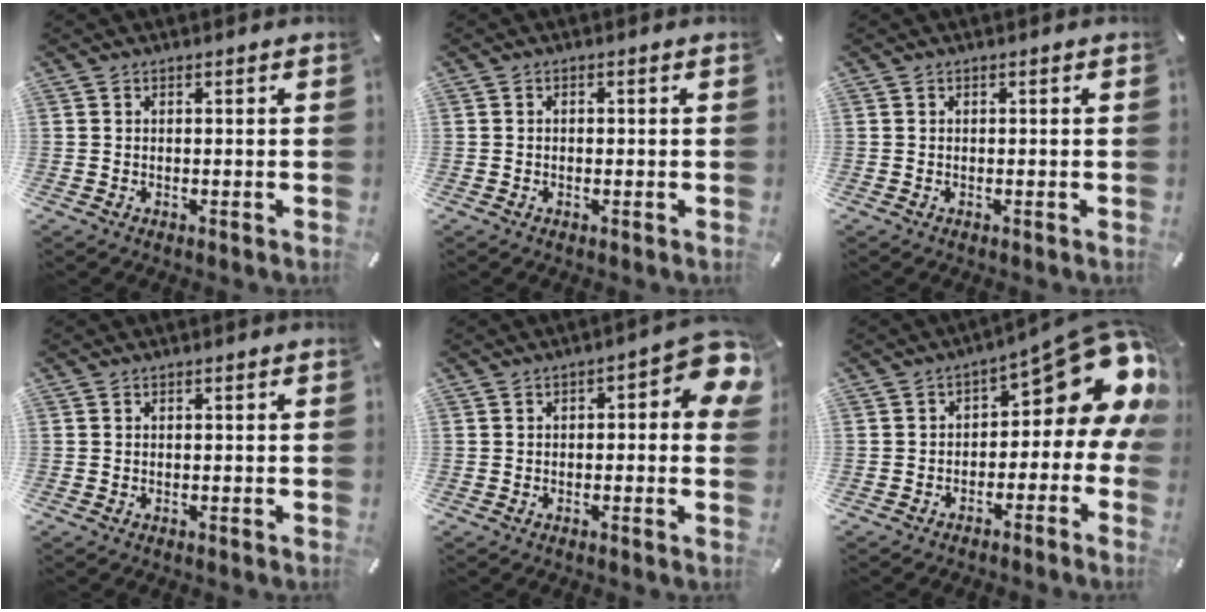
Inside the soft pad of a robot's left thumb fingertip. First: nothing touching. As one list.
[{"total": 0.7, "force": [-0.2, 0.5, 0.4], "torque": [-0.009, 0.002, -0.005]}, {"total": 0.0}, {"total": 0.0}, {"total": 7.5, "force": [1.2, 3.3, 6.7], "torque": [-0.073, -0.014, 0.015]}, {"total": 13.6, "force": [6.0, 6.3, 10.5], "torque": [-0.127, -0.053, 0.094]}]